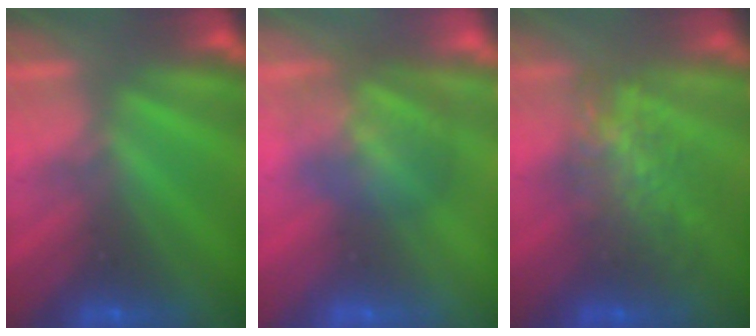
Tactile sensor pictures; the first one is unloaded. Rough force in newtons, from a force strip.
{"total": 3.2}
{"total": 7.2}